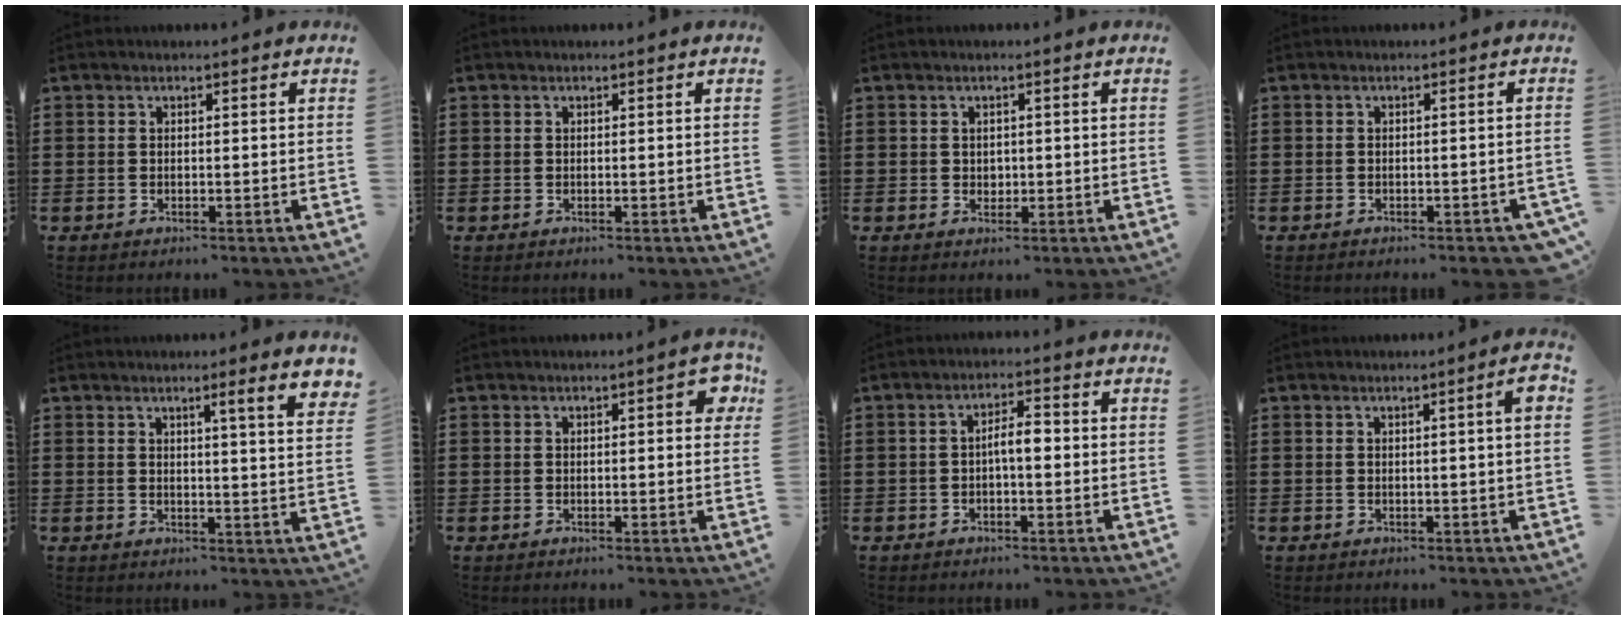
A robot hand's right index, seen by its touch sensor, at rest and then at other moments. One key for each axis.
{"total": 0.0}
{"total": 1.2, "fx": 0.4, "fy": 1.1, "fz": 0.3, "tx": -0.009, "ty": 0.005, "tz": 0.008}
{"total": 1.1, "fx": -1.0, "fy": 0.1, "fz": 0.5, "tx": -0.012, "ty": -0.002, "tz": -0.019}
{"total": 5.0, "fx": 2.8, "fy": -0.3, "fz": 4.1, "tx": -0.061, "ty": -0.015, "tz": 0.040}
{"total": 3.4, "fx": 1.0, "fy": 0.9, "fz": 3.1, "tx": -0.045, "ty": 0.001, "tz": 0.011}
{"total": 3.5, "fx": -0.4, "fy": 1.0, "fz": 3.4, "tx": -0.061, "ty": 0.007, "tz": -0.009}
{"total": 2.8, "fx": 0.6, "fy": -0.1, "fz": 2.7, "tx": -0.050, "ty": -0.001, "tz": 0.010}